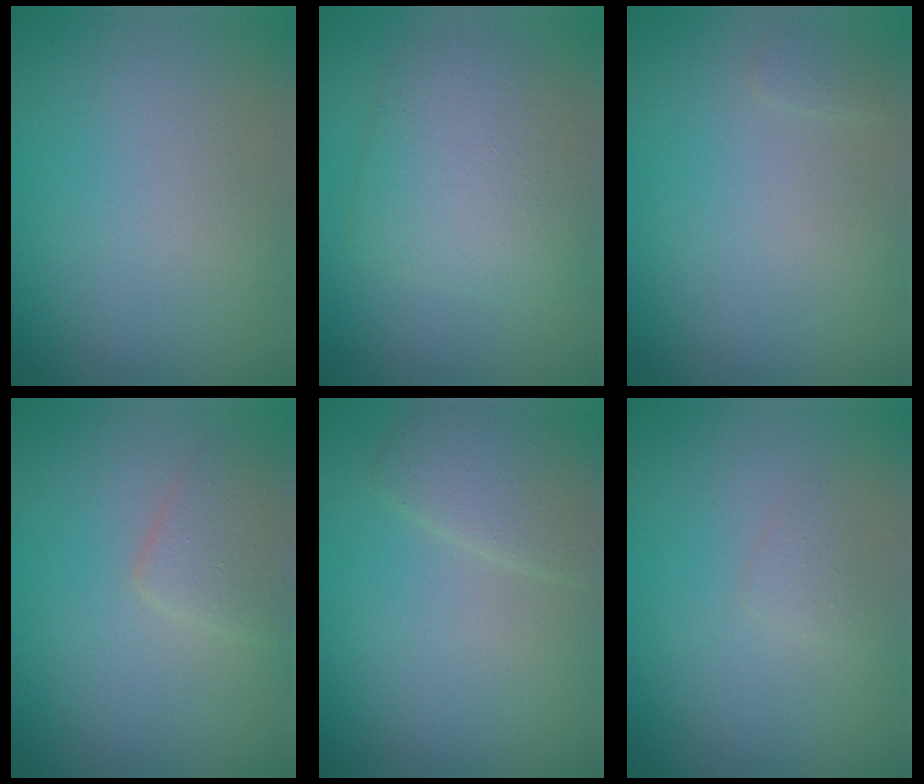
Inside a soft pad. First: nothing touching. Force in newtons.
{"total": 5.2, "press": 5.2, "slide": 0.3}
{"total": 0.7, "press": 0.7, "slide": 0.0}
{"total": 2.4, "press": 2.4, "slide": 0.0}
{"total": 2.8, "press": 2.8, "slide": 0.2}
{"total": 0.7, "press": 0.7, "slide": 0.0}